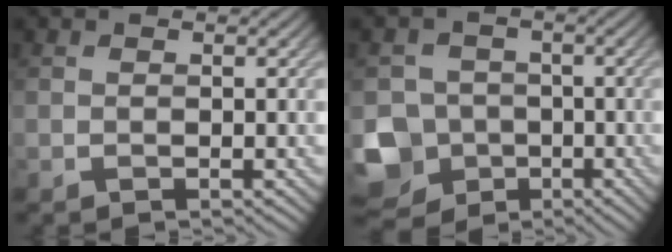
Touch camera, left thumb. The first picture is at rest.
{"total": 12.8, "force": [-6.4, 10.6, 3.4], "torque": [-0.114, -0.047, -0.115]}